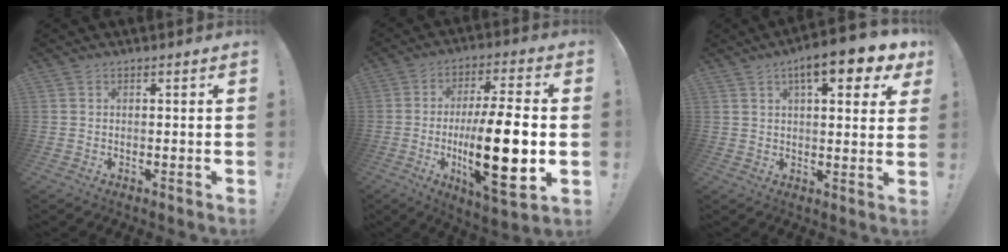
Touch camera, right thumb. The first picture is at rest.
{"total": 22.0, "force": [-3.4, 6.4, 20.7], "torque": [-0.356, -0.001, -0.052]}
{"total": 11.2, "force": [5.7, 3.3, 9.1], "torque": [-0.122, -0.024, 0.087]}